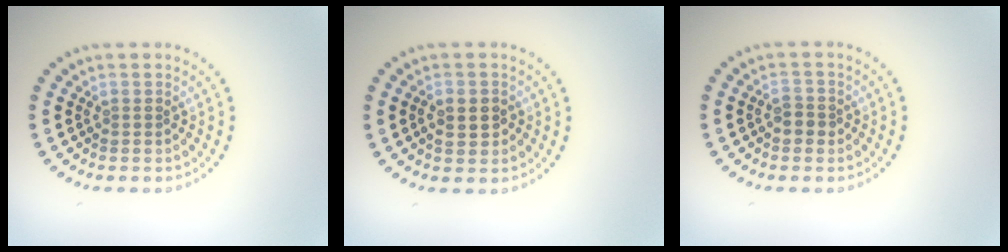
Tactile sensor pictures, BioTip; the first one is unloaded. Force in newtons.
{"total": 2.5, "press": 2.5, "slide": 0.2}
{"total": 1.5, "press": 1.5, "slide": 0.3}